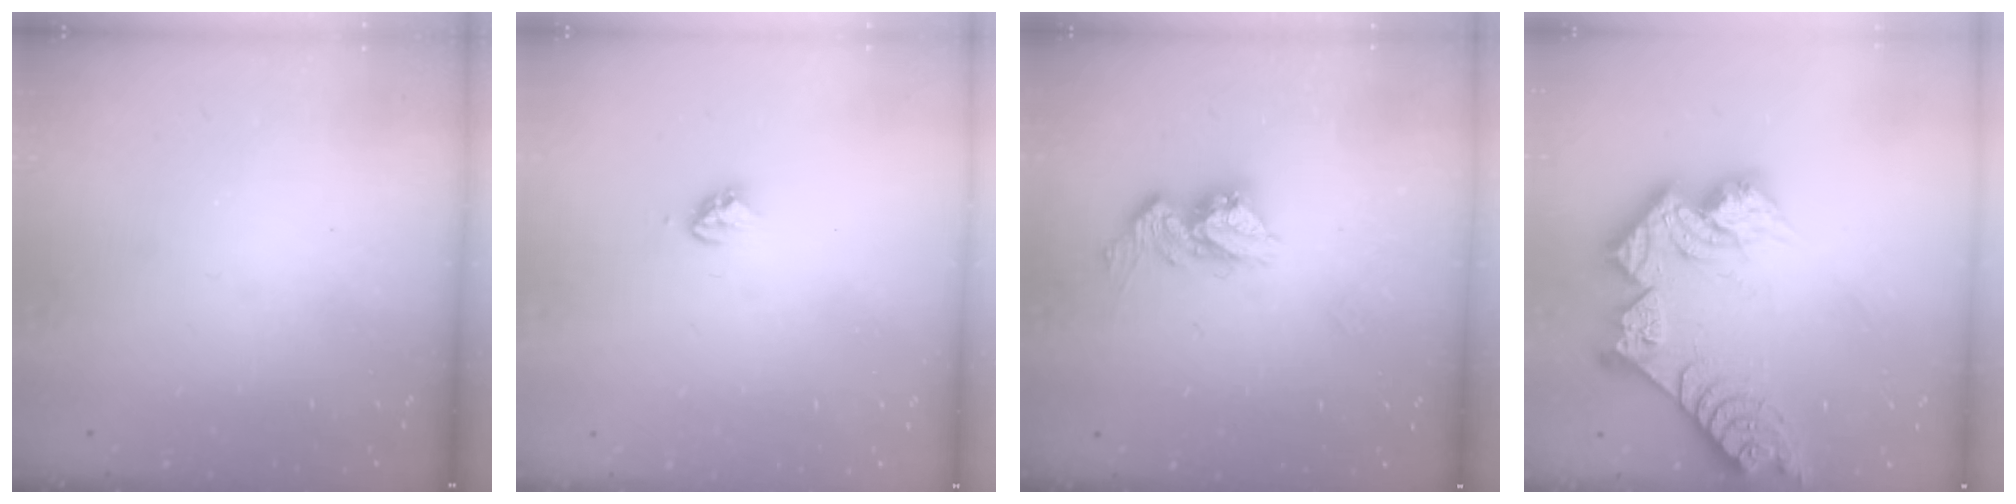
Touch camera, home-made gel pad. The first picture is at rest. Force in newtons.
{"total": 3.4, "press": 3.3, "slide": 0.2}
{"total": 10.7, "press": 10.6, "slide": 1.0}
{"total": 19.0, "press": 18.9, "slide": 1.9}